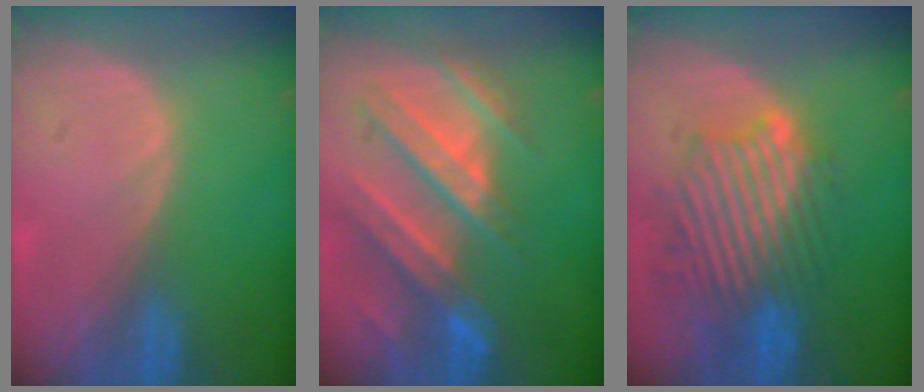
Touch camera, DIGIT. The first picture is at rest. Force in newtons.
{"total": 10.9, "press": 9.8, "slide": 4.9}
{"total": 10.5, "press": 10.0, "slide": 3.2}